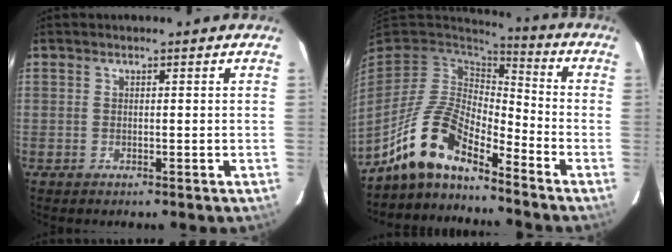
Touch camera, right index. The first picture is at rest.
{"total": 11.5, "force": [-9.1, 3.1, 6.3], "torque": [-0.133, 0.024, -0.171]}